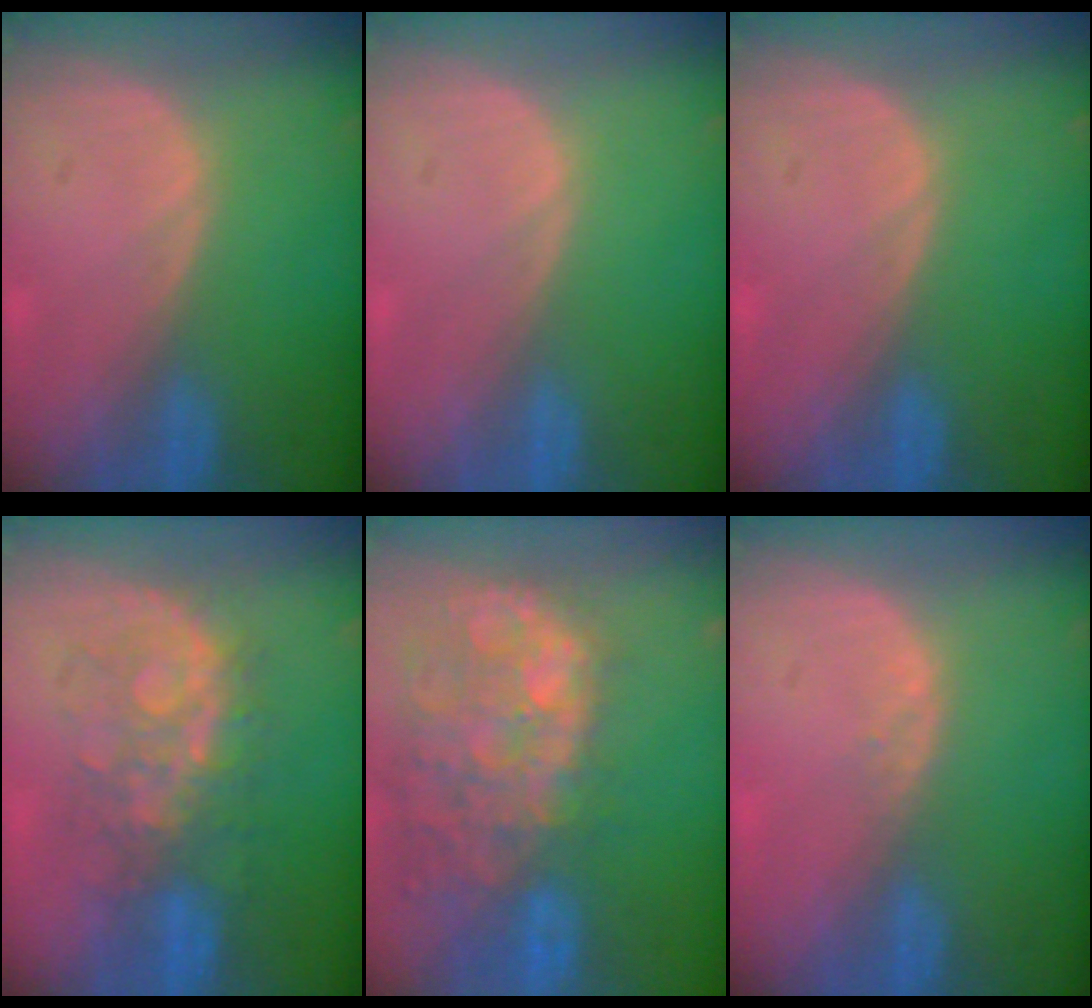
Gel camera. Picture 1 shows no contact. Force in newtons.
{"total": 0.0}
{"total": 0.0}
{"total": 7.9, "press": 7.9, "slide": 0.0}
{"total": 14.2, "press": 11.6, "slide": 8.1}
{"total": 1.1, "press": 0.8, "slide": 0.7}